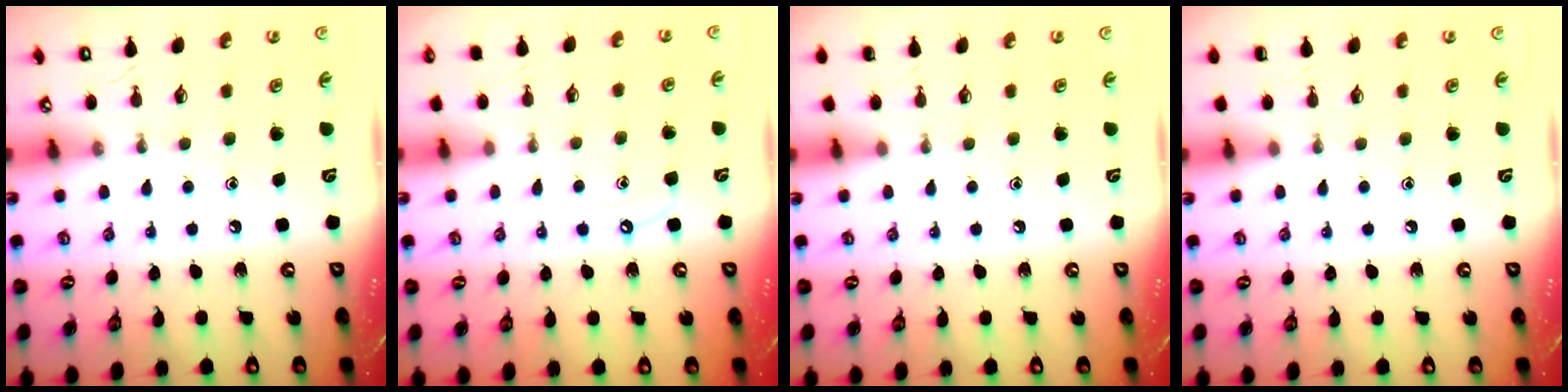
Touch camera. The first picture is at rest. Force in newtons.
{"total": 5.4, "press": 5.4, "slide": 0.6}
{"total": 0.0}
{"total": 0.0}